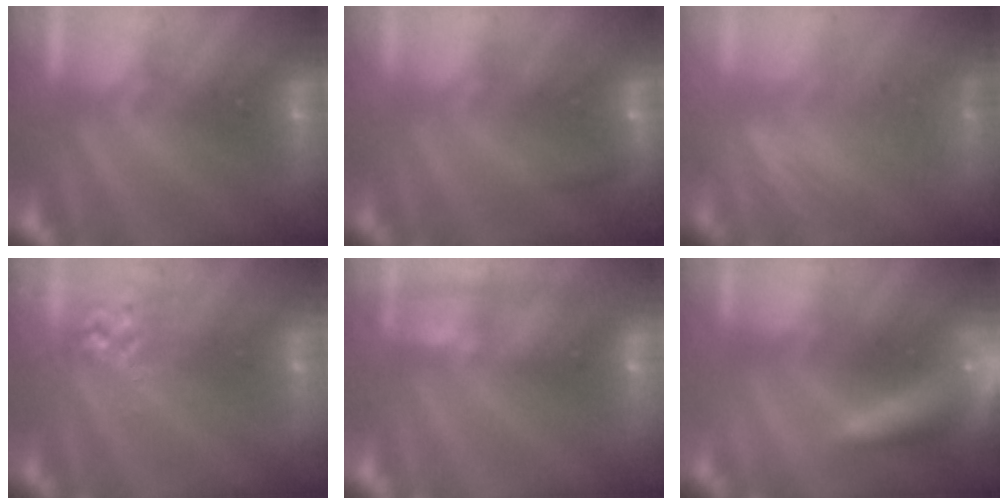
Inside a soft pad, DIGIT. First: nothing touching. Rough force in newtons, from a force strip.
{"total": 2.4}
{"total": 2.8}
{"total": 2.9}
{"total": 2.4}
{"total": 6.6}